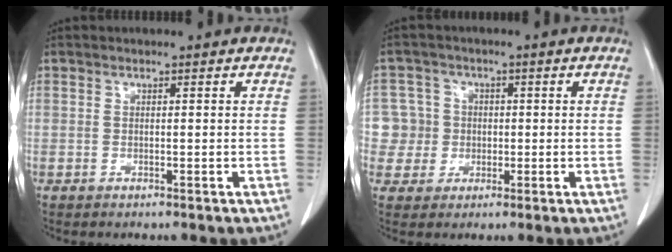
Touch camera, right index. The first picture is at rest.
{"total": 5.2, "force": [-0.3, 5.2, -0.2], "torque": [0.014, 0.018, -0.003]}